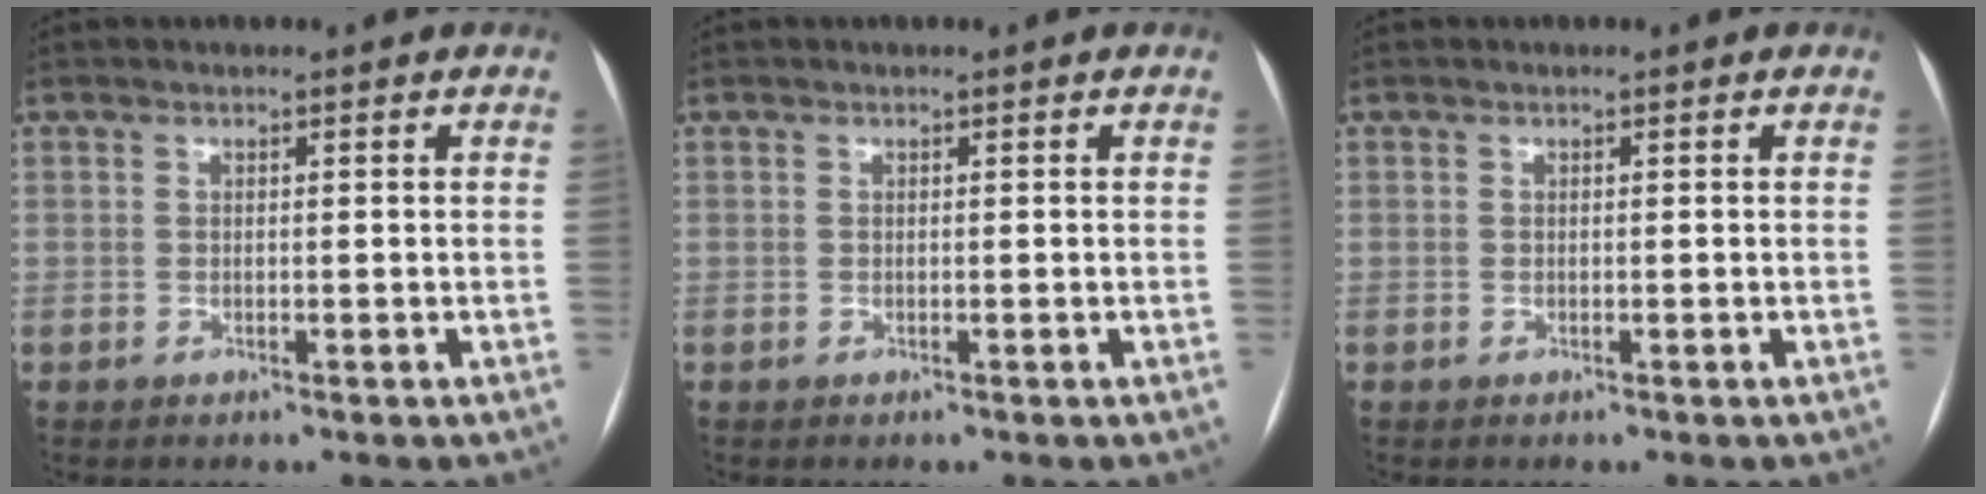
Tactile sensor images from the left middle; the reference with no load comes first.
{"total": 0.0}
{"total": 0.0}